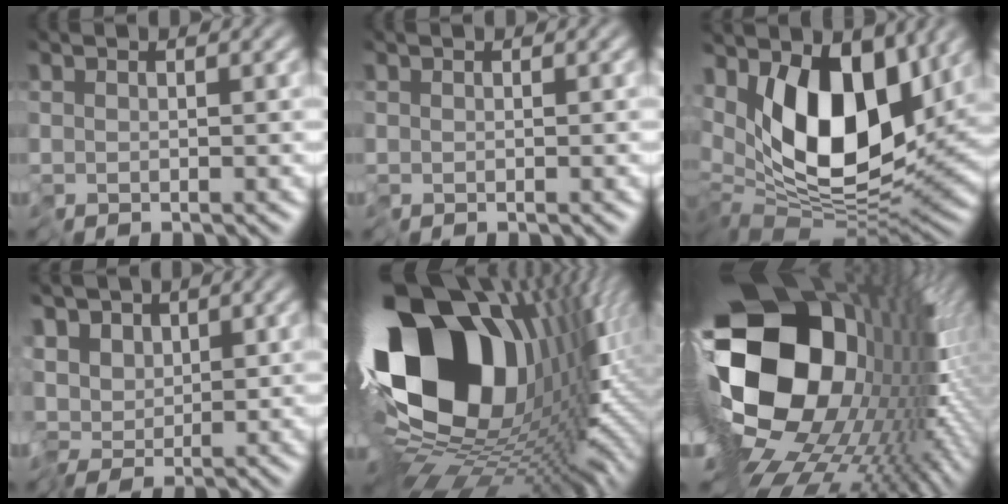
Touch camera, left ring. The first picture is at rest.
{"total": 0.0}
{"total": 11.8, "force": [2.5, 5.9, 9.9], "torque": [-0.149, -0.003, 0.028]}
{"total": 3.6, "force": [0.0, 2.9, 2.2], "torque": [-0.040, 0.014, -0.007]}
{"total": 20.2, "force": [3.8, 12.7, 15.2], "torque": [-0.287, -0.050, 0.090]}
{"total": 20.2, "force": [0.7, 13.9, 14.7], "torque": [-0.295, -0.025, 0.026]}